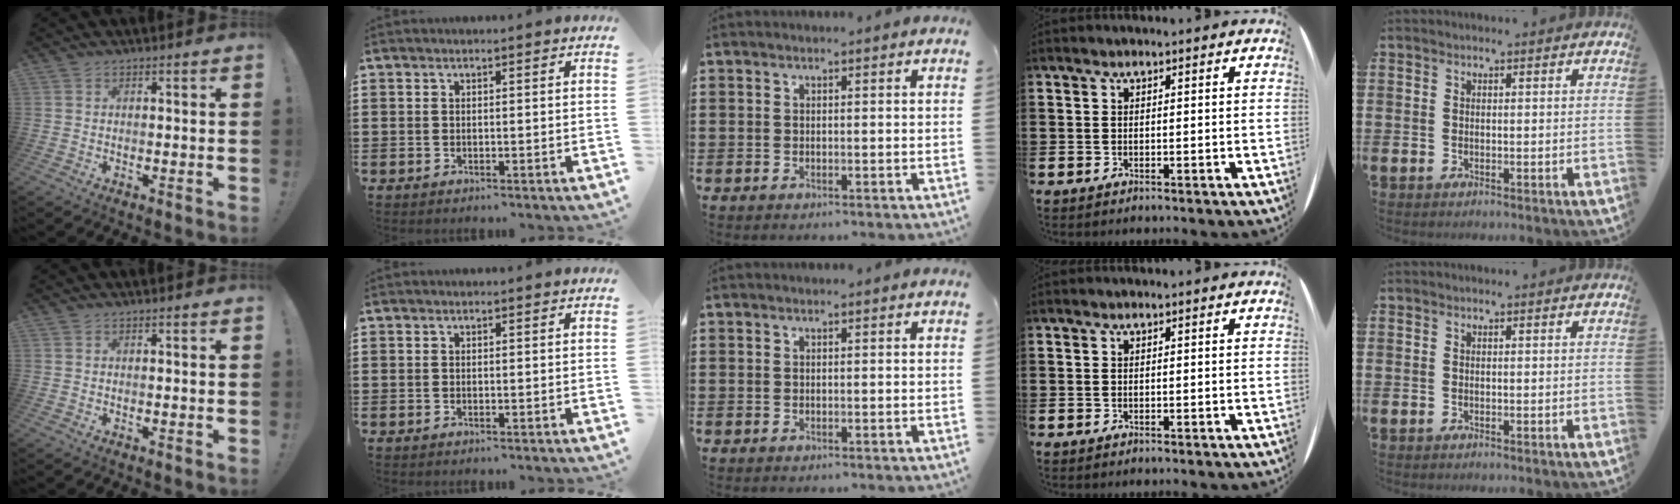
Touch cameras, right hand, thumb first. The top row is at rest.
{}